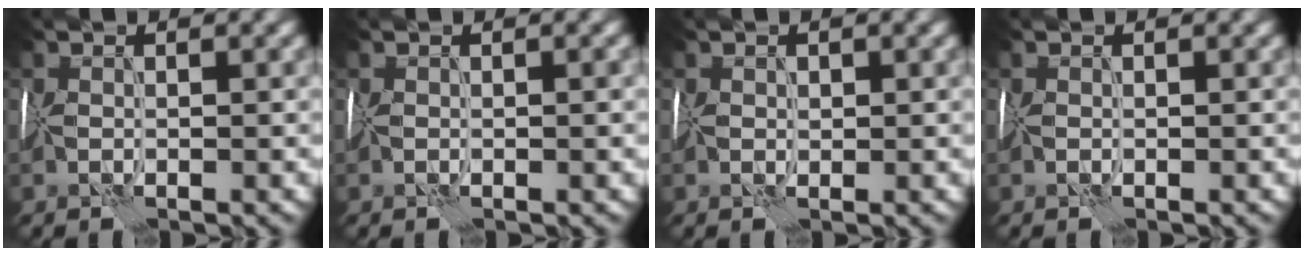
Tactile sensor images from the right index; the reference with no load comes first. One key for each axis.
{"total": 0.5, "fx": 0.0, "fy": 0.2, "fz": 0.5, "tx": -0.007, "ty": 0.001, "tz": -0.001}
{"total": 0.7, "fx": 0.4, "fy": 0.5, "fz": 0.3, "tx": -0.004, "ty": 0.000, "tz": 0.006}
{"total": 0.0}